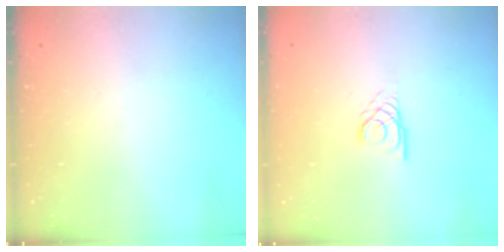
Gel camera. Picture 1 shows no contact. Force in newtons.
{"total": 2.7, "press": 2.7, "slide": 0.2}